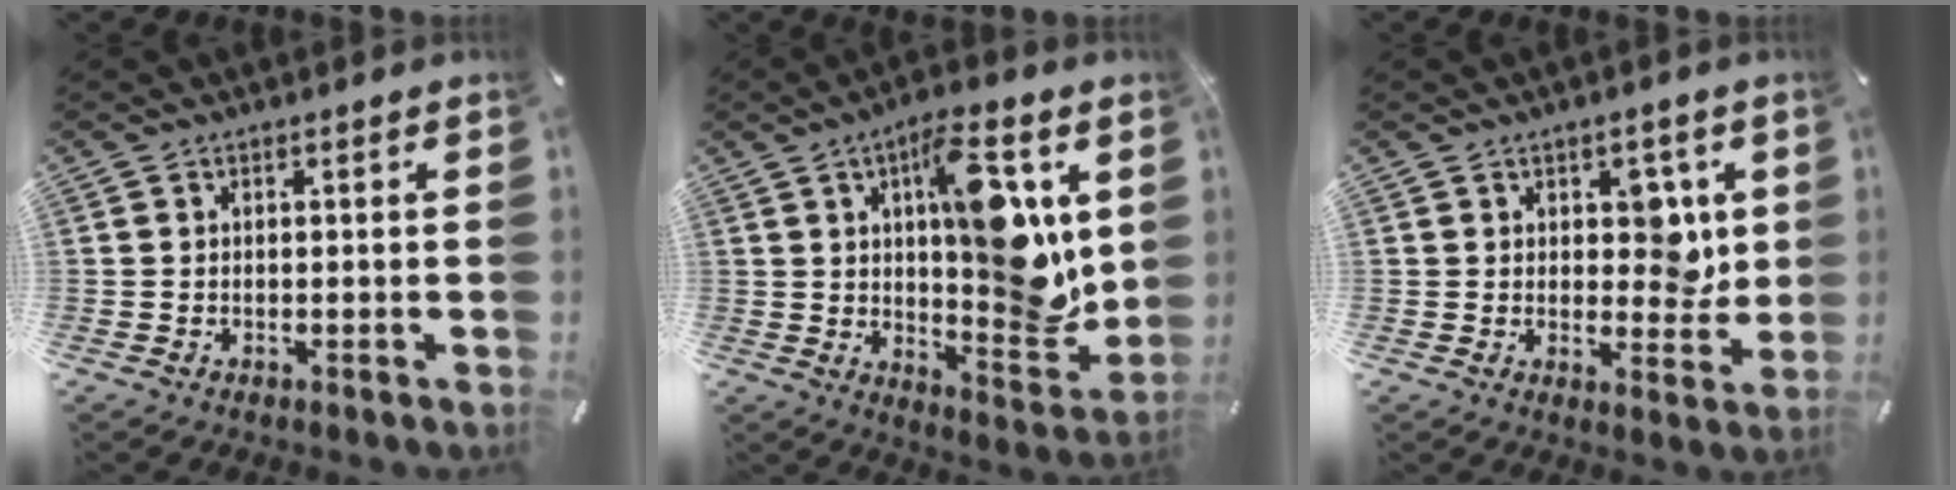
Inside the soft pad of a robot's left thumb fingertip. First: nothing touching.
{"total": 17.8, "force": [5.5, 6.3, 15.7], "torque": [-0.208, -0.034, 0.085]}
{"total": 7.0, "force": [2.1, 4.9, 4.5], "torque": [-0.042, -0.007, 0.028]}